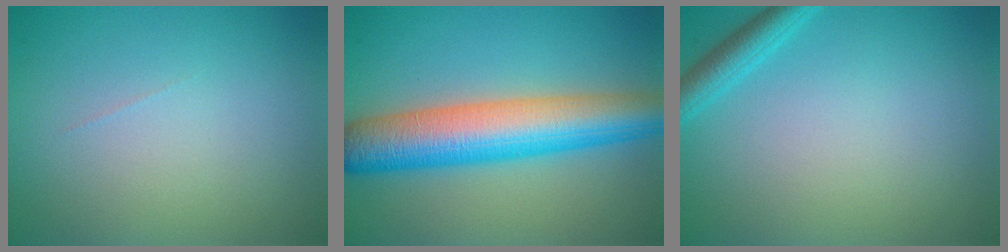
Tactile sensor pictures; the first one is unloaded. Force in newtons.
{"total": 9.1, "press": 9.1, "slide": 0.2}
{"total": 2.3, "press": 2.2, "slide": 0.2}